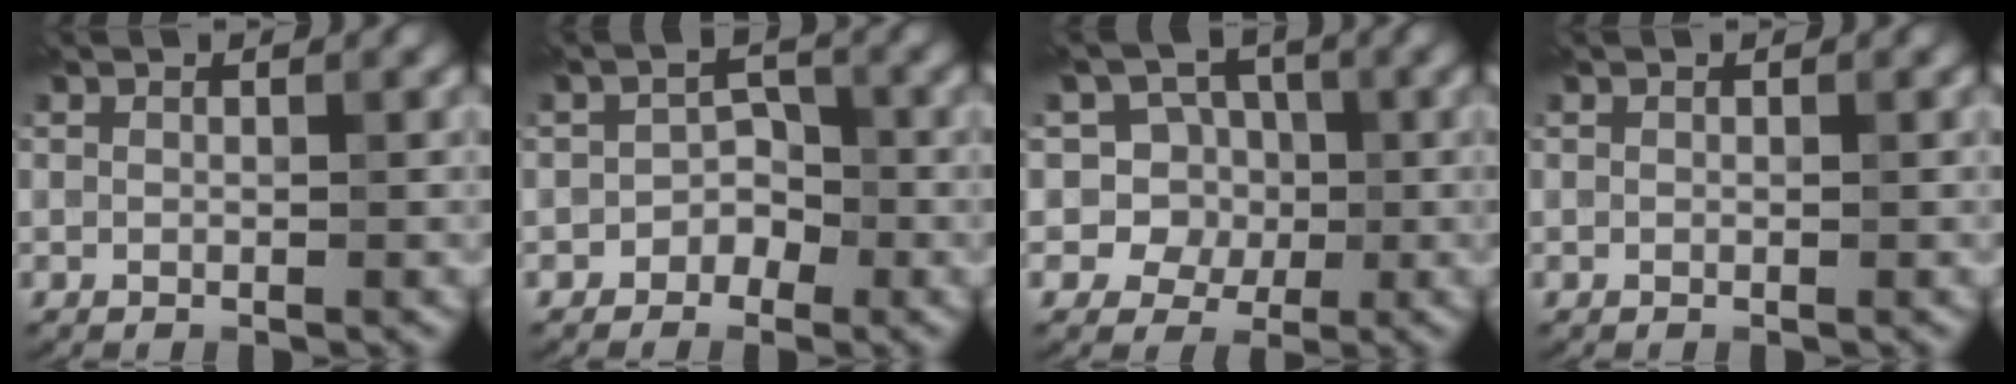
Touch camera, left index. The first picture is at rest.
{"total": 1.9, "force": [-1.2, 1.4, 0.4], "torque": [0.005, 0.013, -0.024]}
{"total": 5.9, "force": [0.8, 5.7, 1.4], "torque": [-0.002, 0.030, -0.014]}
{"total": 0.0}